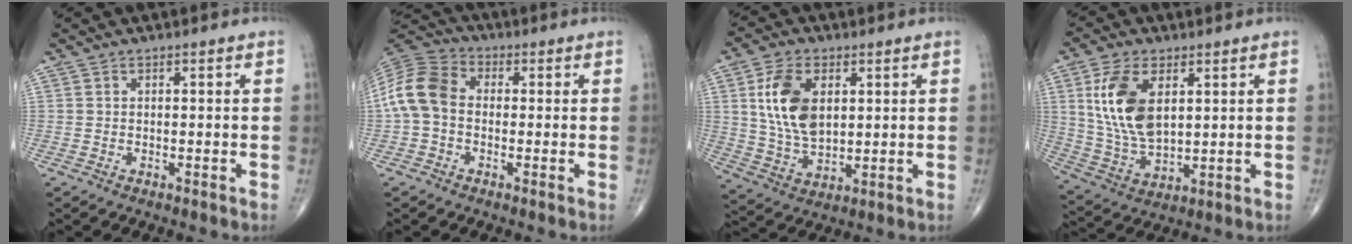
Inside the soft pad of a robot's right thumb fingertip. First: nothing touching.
{"total": 10.2, "force": [-0.6, 7.4, 6.9], "torque": [-0.135, 0.028, -0.026]}
{"total": 12.4, "force": [3.0, 7.3, 9.5], "torque": [-0.171, -0.013, 0.062]}
{"total": 13.7, "force": [3.9, 7.4, 10.9], "torque": [-0.215, -0.017, 0.084]}